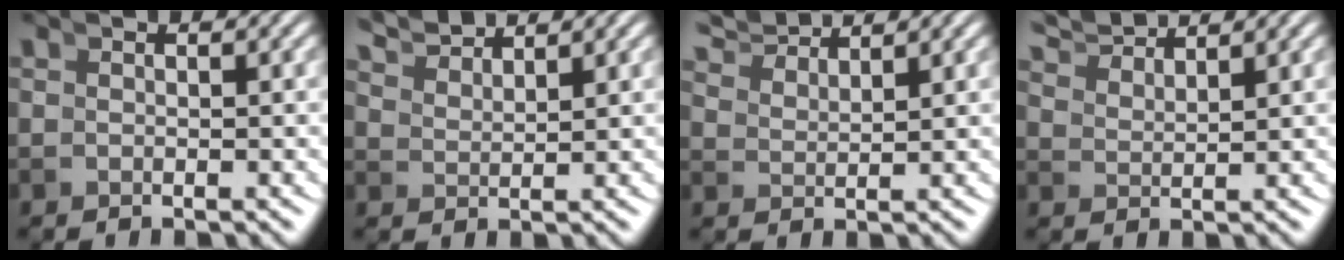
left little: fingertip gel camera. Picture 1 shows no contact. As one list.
[{"total": 3.6, "force": [3.5, 0.2, 0.8], "torque": [-0.011, 0.010, 0.065]}, {"total": 4.3, "force": [4.2, 0.3, 1.0], "torque": [-0.015, 0.018, 0.072]}, {"total": 4.3, "force": [4.2, 0.3, 1.1], "torque": [-0.018, 0.016, 0.073]}]